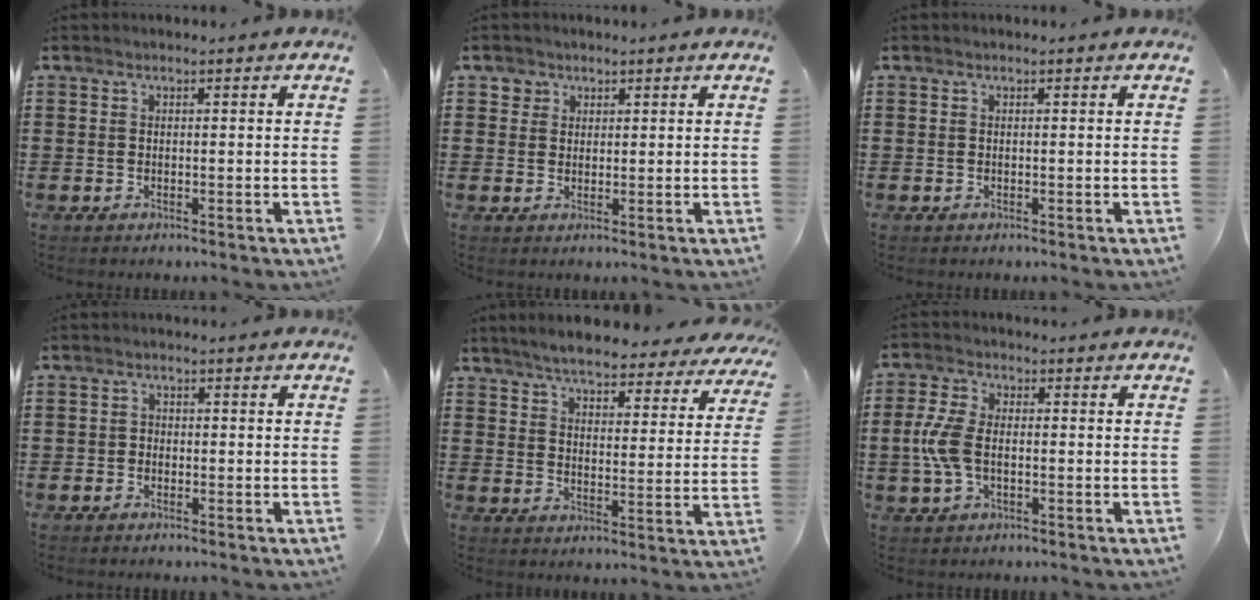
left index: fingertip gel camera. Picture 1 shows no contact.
{"total": 1.9, "force": [1.2, 1.5, 0.0], "torque": [0.002, 0.004, 0.021]}
{"total": 0.0}
{"total": 0.9, "force": [-0.6, 0.7, 0.3], "torque": [-0.008, 0.001, -0.012]}
{"total": 5.2, "force": [5.0, 0.3, 1.3], "torque": [-0.051, -0.030, 0.085]}
{"total": 6.6, "force": [-0.7, 3.6, 5.4], "torque": [-0.140, -0.004, -0.020]}